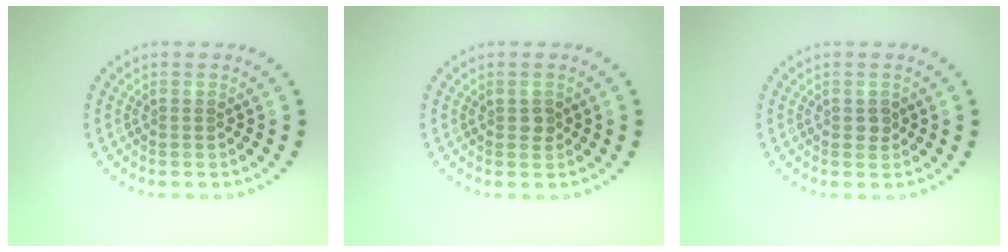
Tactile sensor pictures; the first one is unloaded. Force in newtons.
{"total": 0.8, "press": 0.8, "slide": 0.2}
{"total": 0.8, "press": 0.8, "slide": 0.2}